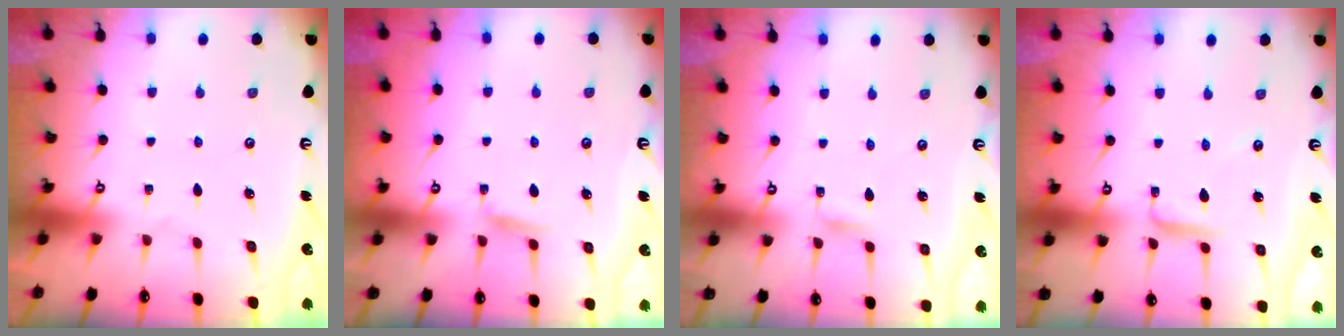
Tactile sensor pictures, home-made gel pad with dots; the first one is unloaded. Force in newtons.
{"total": 4.4, "press": 4.4, "slide": 0.7}
{"total": 1.8, "press": 1.8, "slide": 0.2}
{"total": 4.0, "press": 4.0, "slide": 0.2}